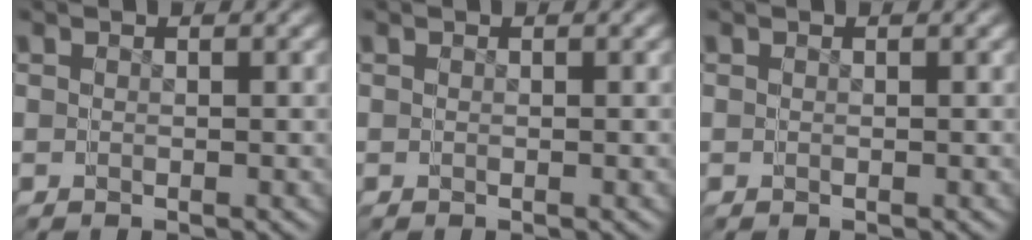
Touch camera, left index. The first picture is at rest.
{"total": 0.0}
{"total": 0.0}